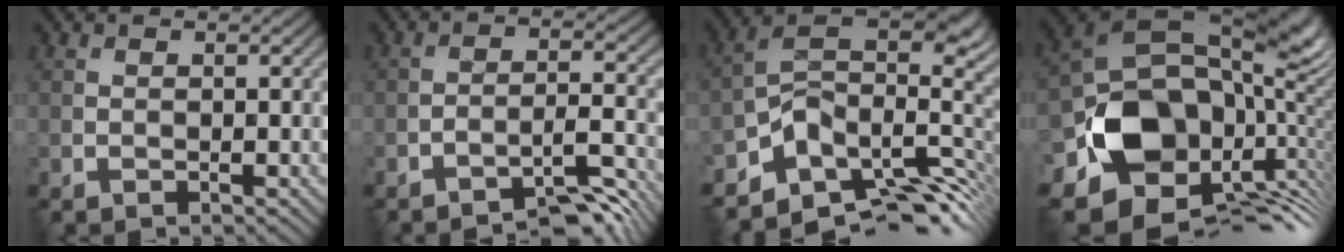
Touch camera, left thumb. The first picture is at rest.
{"total": 6.6, "force": [-5.4, 1.0, 3.8], "torque": [-0.053, 0.017, -0.089]}
{"total": 11.7, "force": [-5.2, 6.6, 8.2], "torque": [-0.154, -0.011, -0.079]}
{"total": 17.0, "force": [-4.0, 12.0, 11.3], "torque": [-0.197, -0.042, -0.056]}